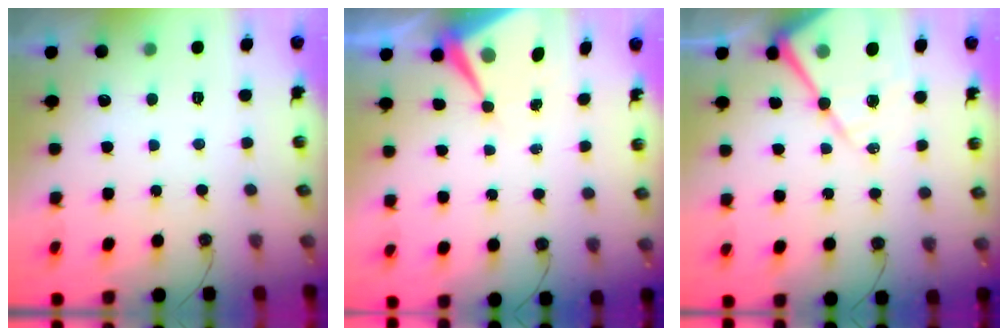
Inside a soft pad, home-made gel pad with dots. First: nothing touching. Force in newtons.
{"total": 8.8, "press": 8.8, "slide": 0.6}
{"total": 15.5, "press": 15.4, "slide": 1.5}